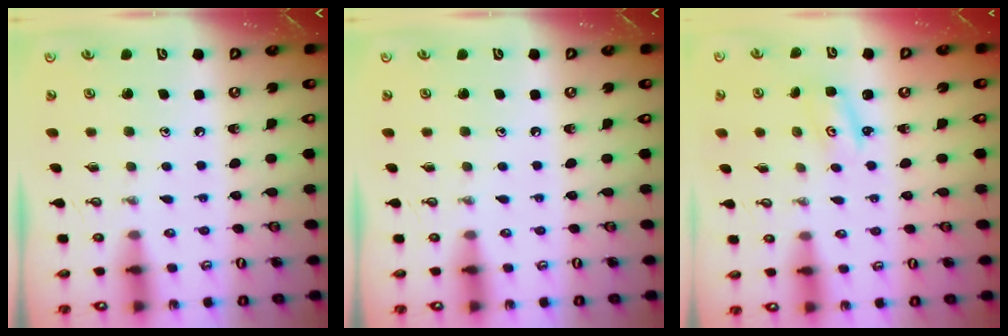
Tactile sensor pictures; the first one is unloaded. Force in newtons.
{"total": 0.0}
{"total": 2.1, "press": 2.1, "slide": 0.2}